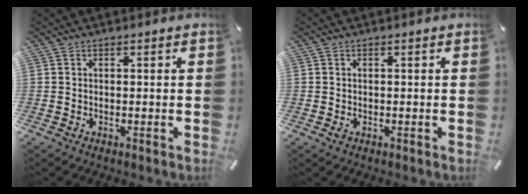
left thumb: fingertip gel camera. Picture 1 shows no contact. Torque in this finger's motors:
{"motor_torque": [0.16, 0.86, 0.06, -0.04, 0.02]}